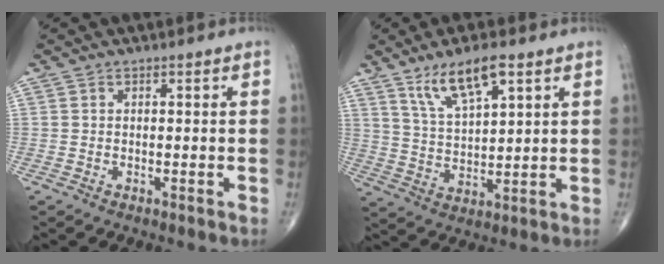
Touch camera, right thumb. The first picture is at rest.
{"total": 10.0, "force": [6.0, 3.2, 7.3], "torque": [-0.132, -0.026, 0.119]}